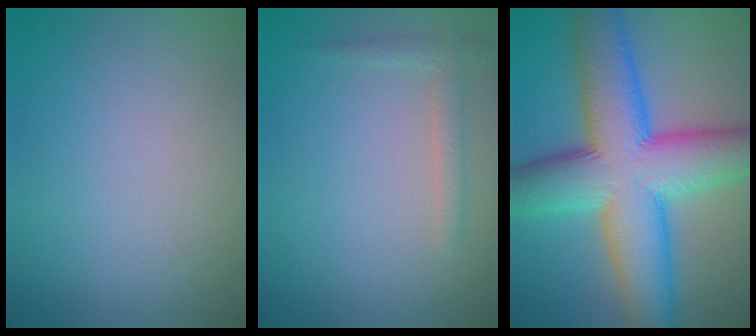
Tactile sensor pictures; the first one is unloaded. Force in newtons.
{"total": 1.7, "press": 1.6, "slide": 0.1}
{"total": 13.5, "press": 13.5, "slide": 0.4}